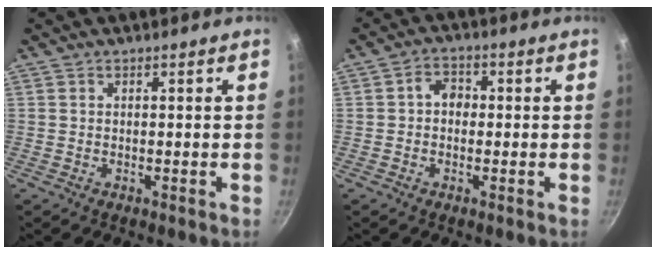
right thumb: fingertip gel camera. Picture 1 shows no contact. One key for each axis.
{"total": 3.6, "fx": -0.1, "fy": 2.9, "fz": 2.2, "tx": -0.020, "ty": 0.010, "tz": -0.009}